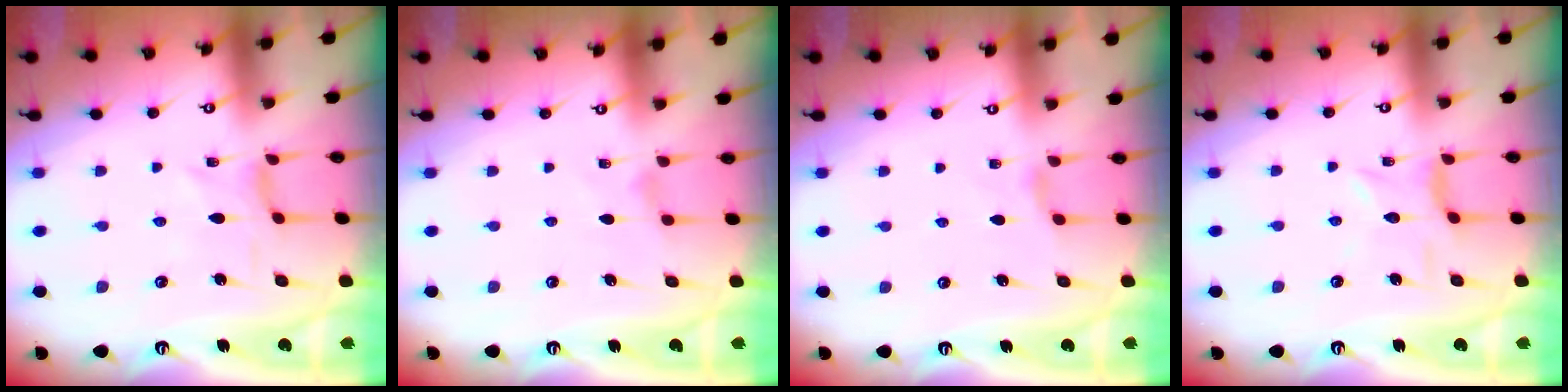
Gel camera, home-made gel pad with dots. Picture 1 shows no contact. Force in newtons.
{"total": 2.1, "press": 2.1, "slide": 0.4}
{"total": 2.6, "press": 2.6, "slide": 0.6}
{"total": 2.4, "press": 2.4, "slide": 0.1}